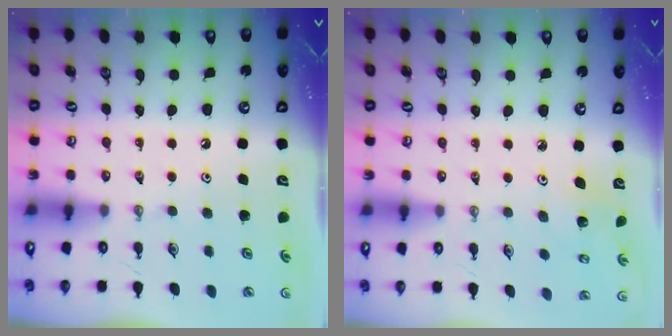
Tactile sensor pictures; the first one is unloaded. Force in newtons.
{"total": 2.2, "press": 2.2, "slide": 0.2}